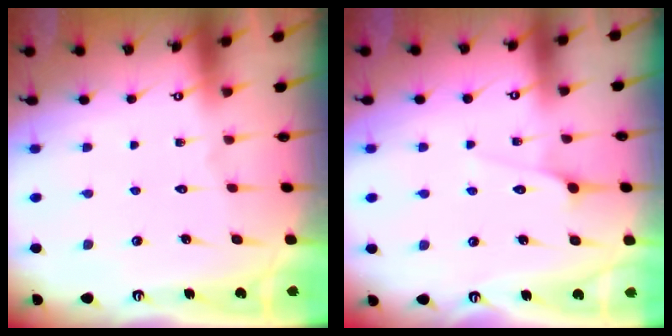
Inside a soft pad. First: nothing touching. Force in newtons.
{"total": 4.2, "press": 4.1, "slide": 0.6}